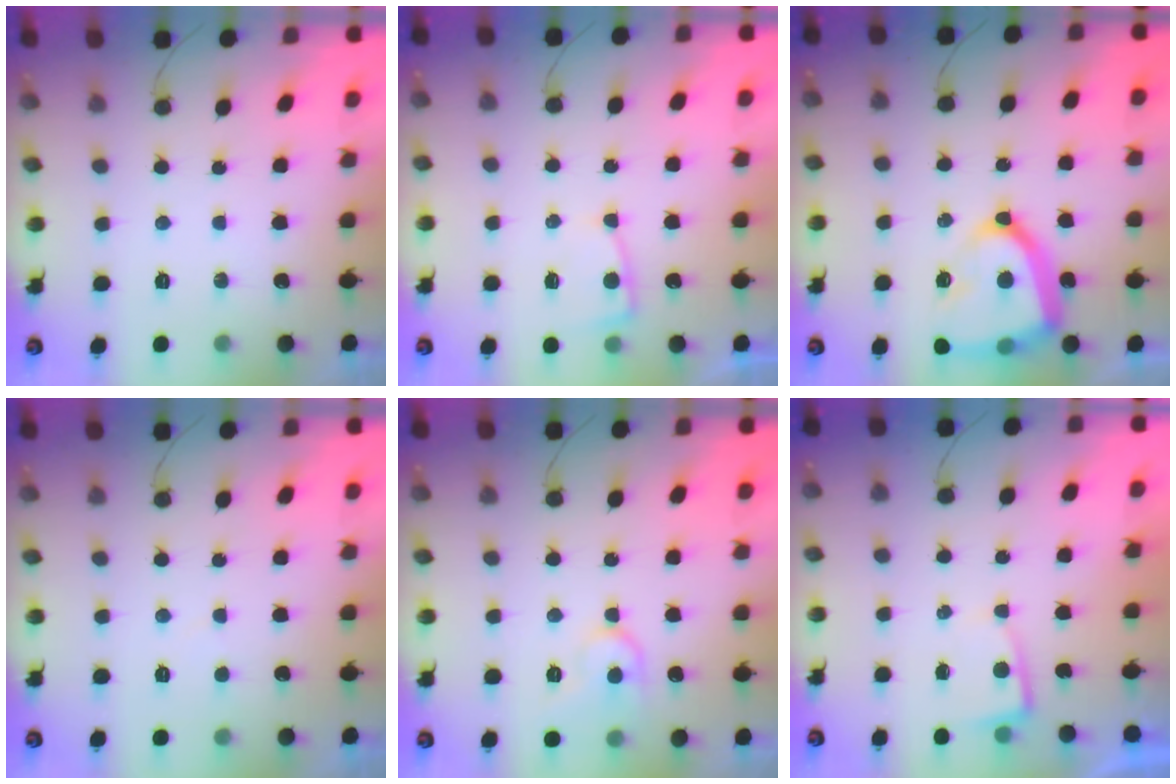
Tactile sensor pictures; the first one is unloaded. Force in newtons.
{"total": 6.7, "press": 6.7, "slide": 0.6}
{"total": 18.2, "press": 18.1, "slide": 1.7}
{"total": 1.9, "press": 1.9, "slide": 0.2}
{"total": 9.9, "press": 9.8, "slide": 0.8}
{"total": 2.2, "press": 2.2, "slide": 0.4}